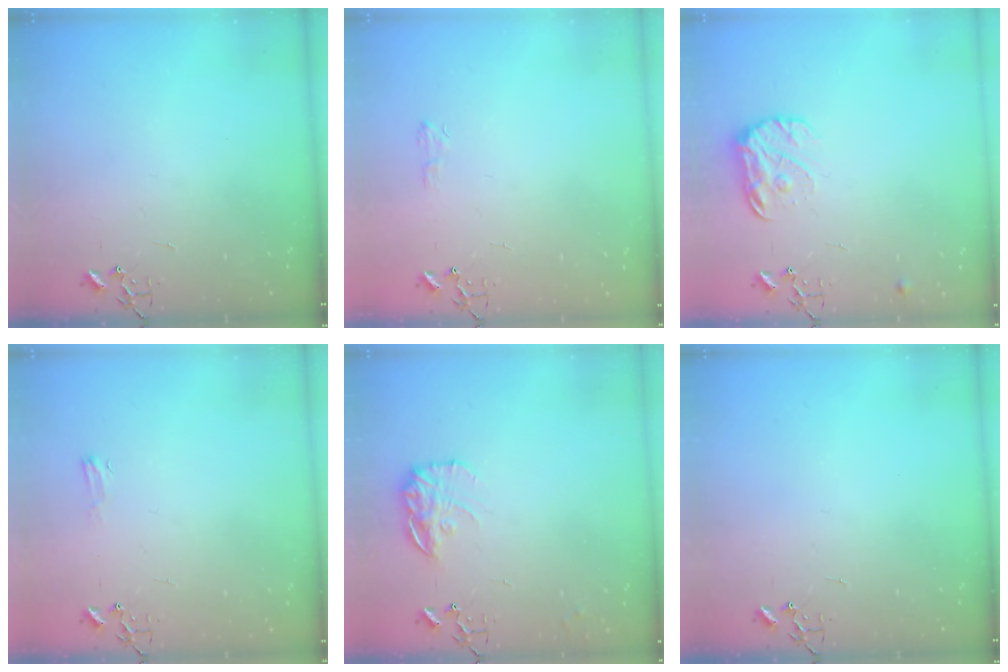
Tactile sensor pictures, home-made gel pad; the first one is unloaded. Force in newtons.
{"total": 5.4, "press": 5.4, "slide": 0.6}
{"total": 11.5, "press": 11.5, "slide": 0.6}
{"total": 4.1, "press": 4.1, "slide": 0.6}
{"total": 12.9, "press": 12.8, "slide": 0.6}
{"total": 0.0}